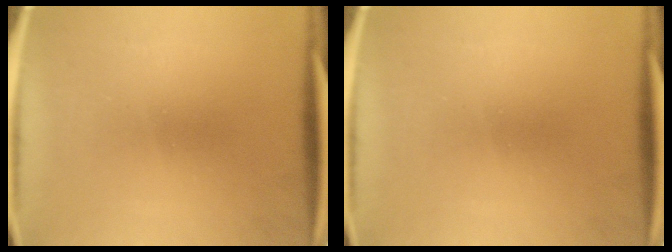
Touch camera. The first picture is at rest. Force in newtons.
{"total": 0.0}